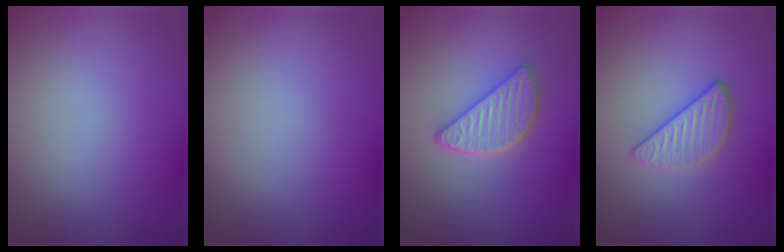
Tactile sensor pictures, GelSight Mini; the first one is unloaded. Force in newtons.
{"total": 0.0}
{"total": 4.1, "press": 3.4, "slide": 2.3}
{"total": 3.0, "press": 2.8, "slide": 1.1}